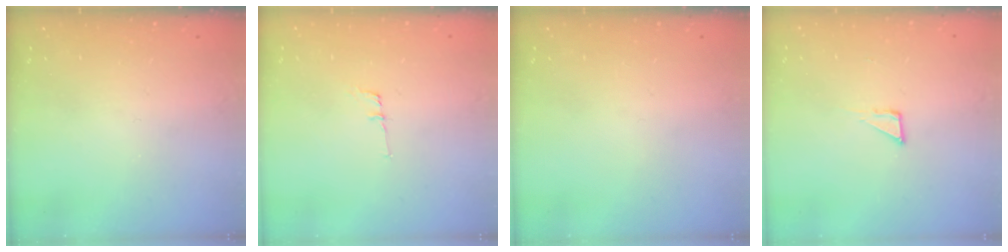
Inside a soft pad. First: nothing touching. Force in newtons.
{"total": 6.6, "press": 6.2, "slide": 2.3}
{"total": 0.0}
{"total": 2.7, "press": 2.7, "slide": 0.2}